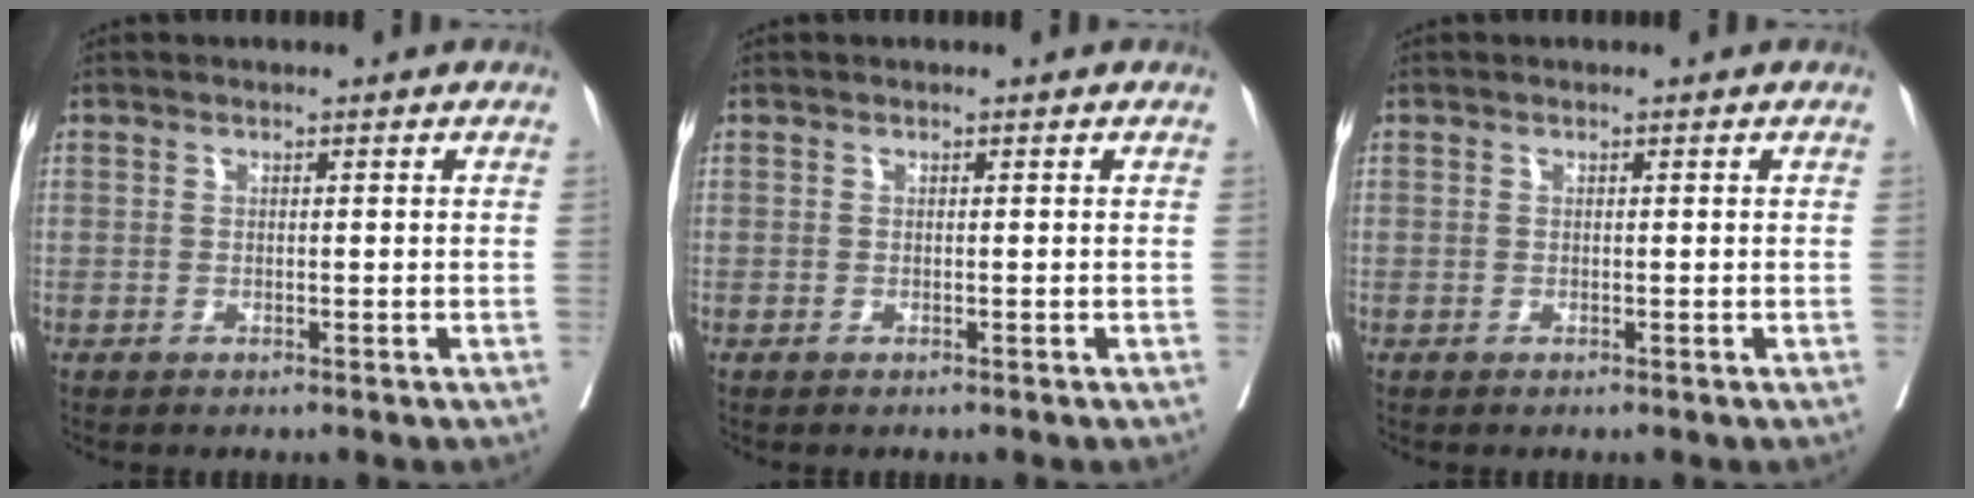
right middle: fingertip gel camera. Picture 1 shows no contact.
{"total": 0.0}
{"total": 0.0}